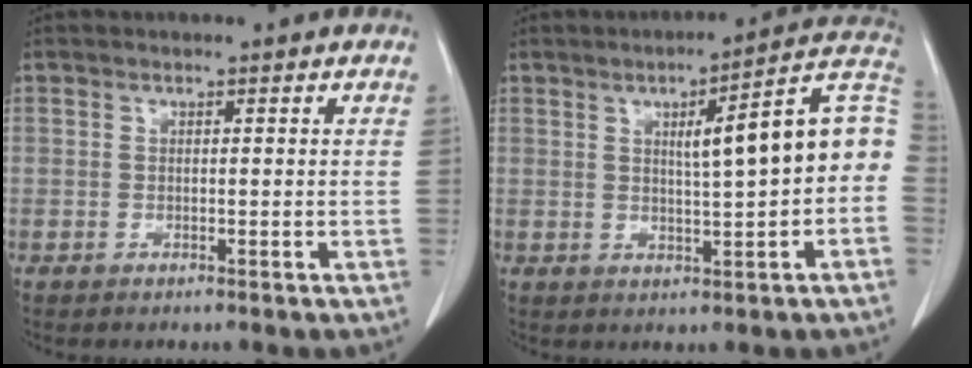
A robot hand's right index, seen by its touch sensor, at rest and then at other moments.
{"total": 12.2, "force": [0.8, 1.6, 12.1], "torque": [-0.157, 0.034, 0.008]}